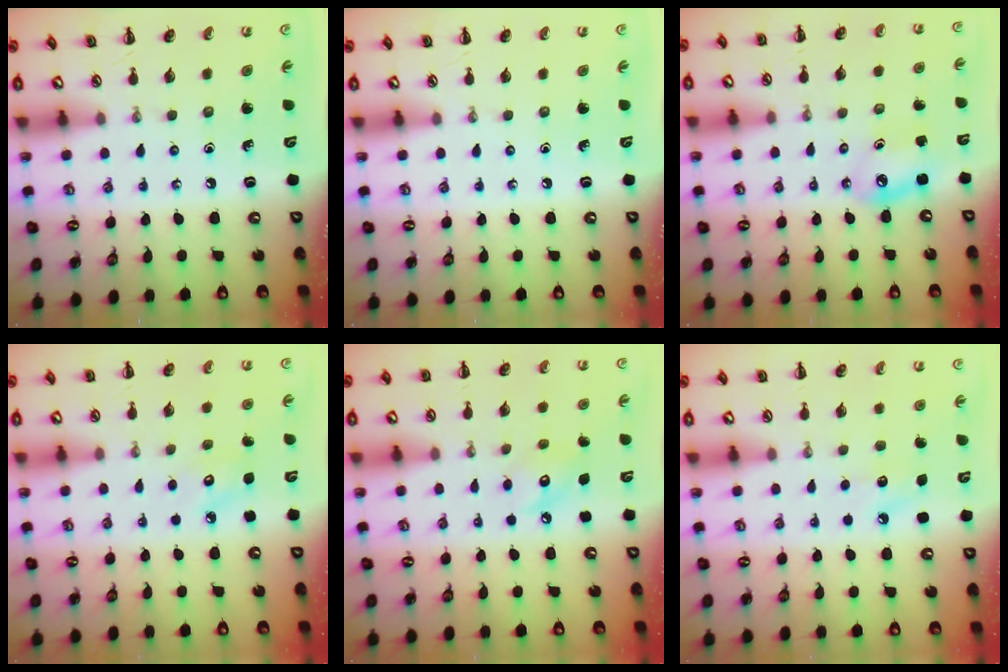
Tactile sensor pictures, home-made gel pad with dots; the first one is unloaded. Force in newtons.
{"total": 0.0}
{"total": 6.0, "press": 5.9, "slide": 1.4}
{"total": 4.4, "press": 4.3, "slide": 1.1}
{"total": 6.1, "press": 6.0, "slide": 1.0}
{"total": 6.1, "press": 5.9, "slide": 1.5}